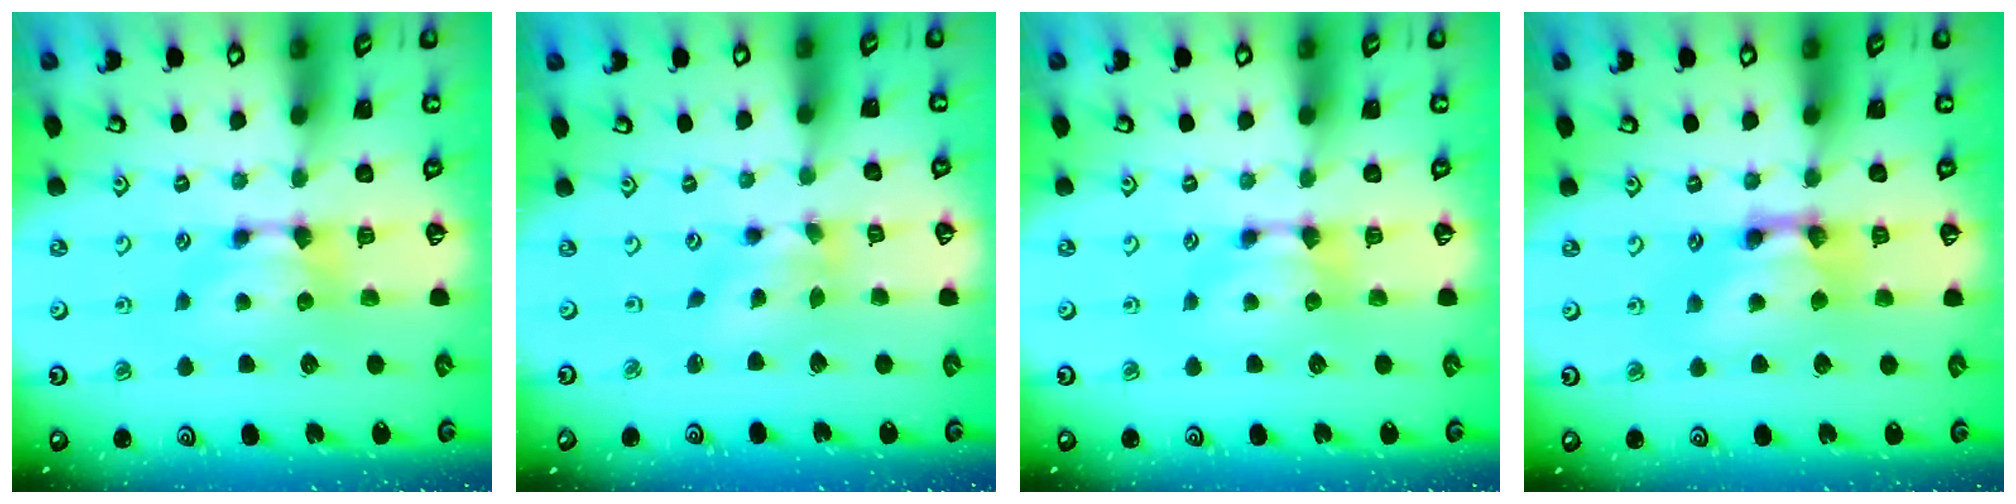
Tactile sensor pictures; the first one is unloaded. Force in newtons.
{"total": 1.8, "press": 1.1, "slide": 1.4}
{"total": 0.0}
{"total": 4.2, "press": 4.2, "slide": 0.3}